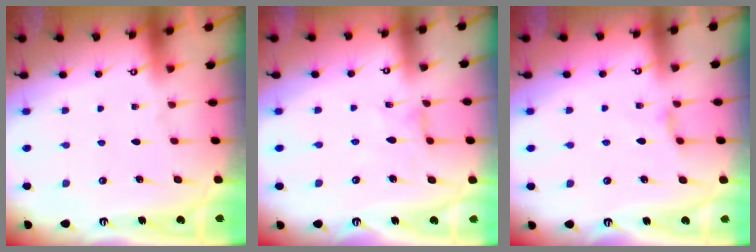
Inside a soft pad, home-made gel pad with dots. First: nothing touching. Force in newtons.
{"total": 1.6, "press": 1.6, "slide": 0.1}
{"total": 1.4, "press": 1.4, "slide": 0.4}